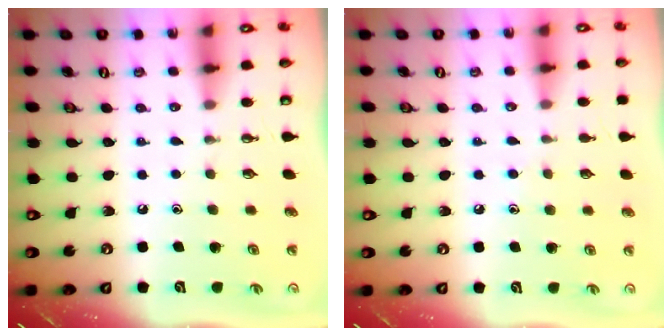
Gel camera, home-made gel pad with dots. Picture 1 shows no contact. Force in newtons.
{"total": 5.9, "press": 5.8, "slide": 0.7}